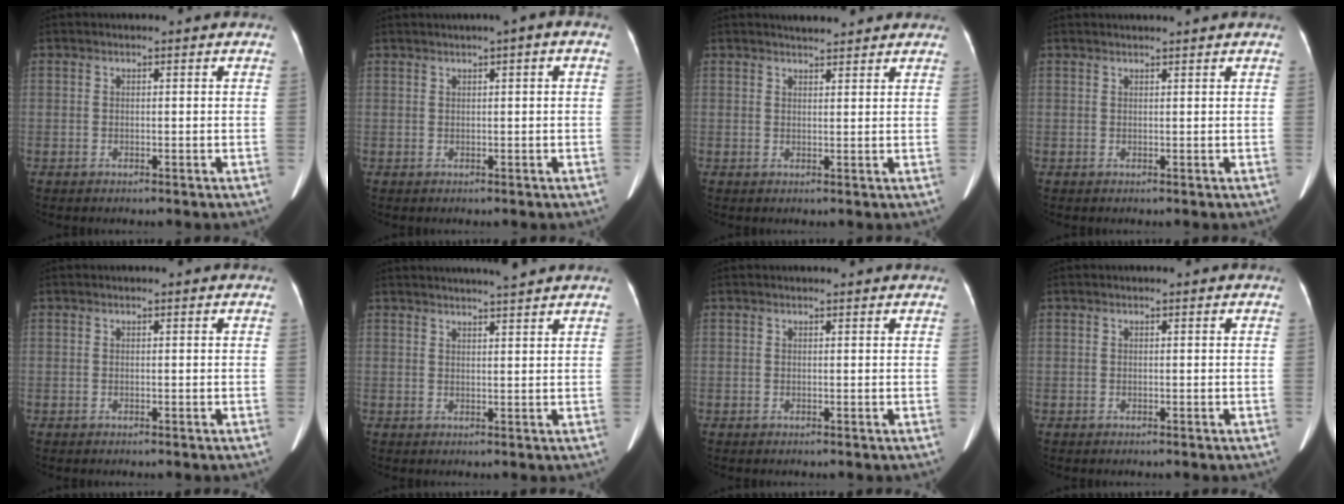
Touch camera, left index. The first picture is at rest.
{"total": 2.4, "force": [0.8, 0.0, 2.3], "torque": [-0.037, 0.011, 0.011]}
{"total": 4.6, "force": [4.2, 0.9, 1.5], "torque": [-0.023, 0.016, 0.051]}
{"total": 2.7, "force": [2.5, -0.4, 0.9], "torque": [-0.013, 0.019, 0.038]}
{"total": 0.0}
{"total": 6.2, "force": [5.6, -0.9, 2.4], "torque": [-0.035, 0.009, 0.072]}
{"total": 1.7, "force": [1.7, -0.1, 0.4], "torque": [-0.012, 0.011, 0.021]}
{"total": 0.0}